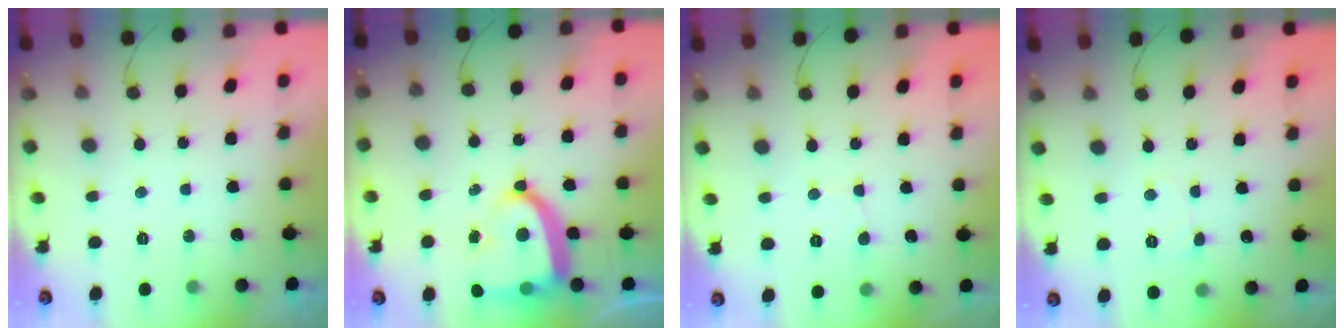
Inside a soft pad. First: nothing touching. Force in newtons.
{"total": 15.5, "press": 15.4, "slide": 1.3}
{"total": 3.5, "press": 3.4, "slide": 0.3}
{"total": 3.3, "press": 3.3, "slide": 0.3}